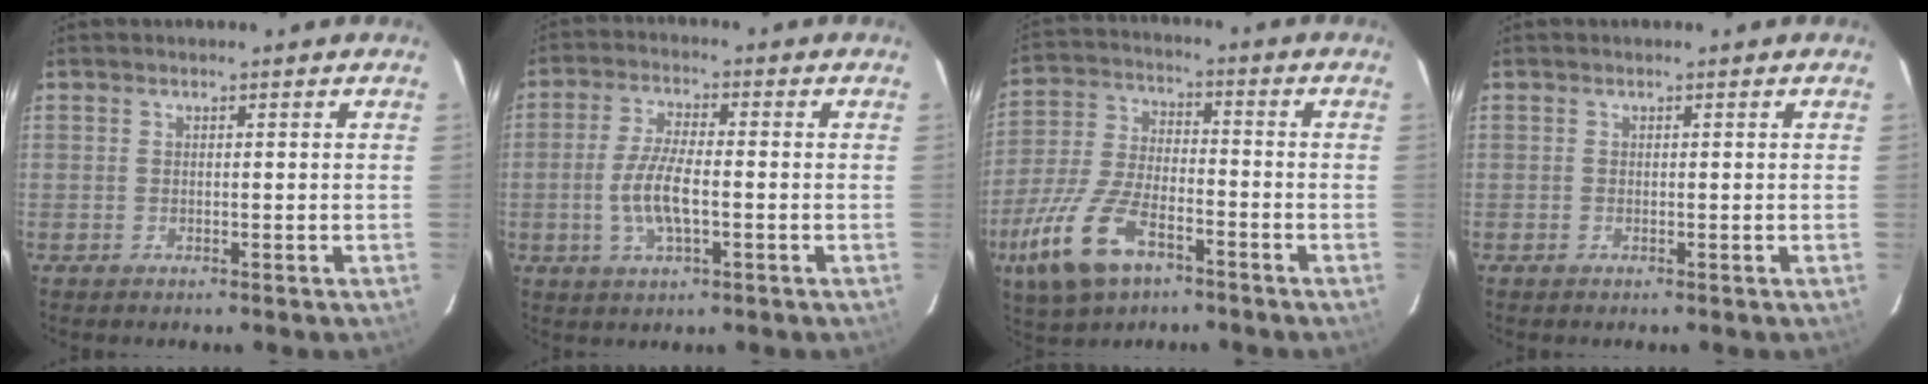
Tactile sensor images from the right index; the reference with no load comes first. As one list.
[{"total": 7.9, "force": [-1.7, 2.7, 7.3], "torque": [-0.149, 0.001, -0.033]}, {"total": 15.7, "force": [-8.5, 7.3, 11.0], "torque": [-0.251, -0.021, -0.161]}, {"total": 0.0}]